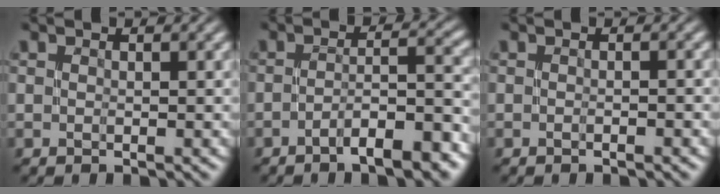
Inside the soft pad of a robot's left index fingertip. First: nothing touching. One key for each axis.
{"total": 7.6, "fx": -4.6, "fy": 1.8, "fz": 5.8, "tx": -0.075, "ty": 0.012, "tz": -0.070}
{"total": 0.8, "fx": -0.4, "fy": -0.1, "fz": 0.6, "tx": -0.011, "ty": 0.001, "tz": -0.009}